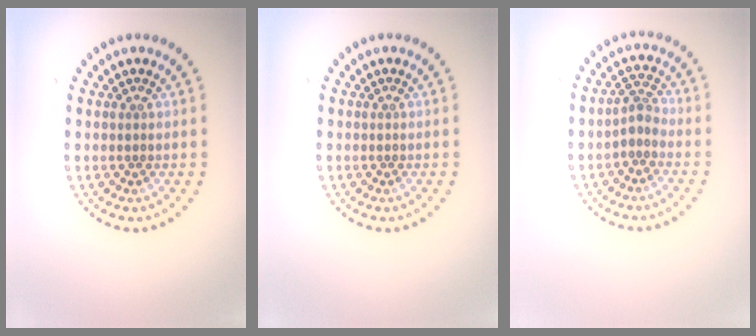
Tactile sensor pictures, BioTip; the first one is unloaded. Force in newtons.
{"total": 0.0}
{"total": 2.0, "press": 1.5, "slide": 1.3}